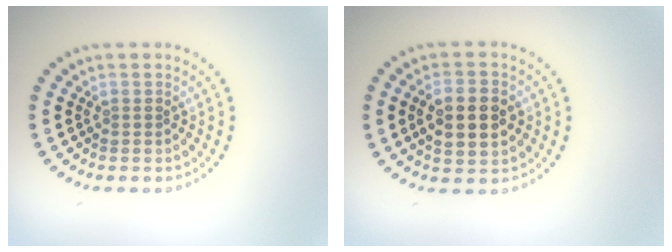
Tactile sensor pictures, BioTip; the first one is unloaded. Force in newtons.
{"total": 5.0, "press": 5.0, "slide": 0.3}